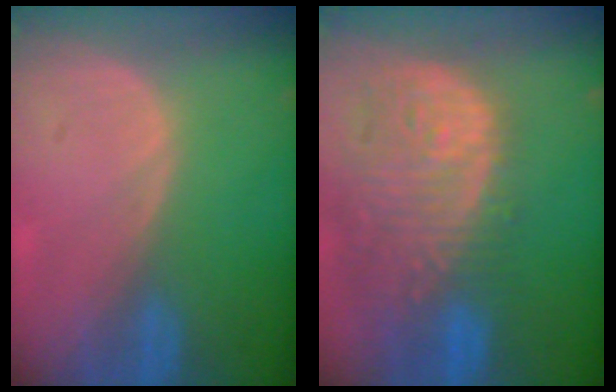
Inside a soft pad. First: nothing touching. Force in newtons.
{"total": 14.1, "press": 11.6, "slide": 8.1}